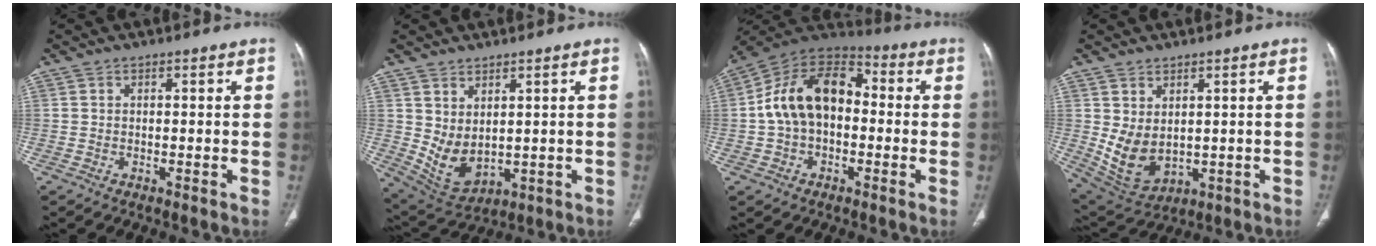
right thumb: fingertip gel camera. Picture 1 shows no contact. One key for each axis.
{"total": 7.3, "fx": 1.2, "fy": 4.4, "fz": 5.7, "tx": -0.096, "ty": -0.018, "tz": 0.051}
{"total": 15.9, "fx": -0.1, "fy": 10.7, "fz": 11.8, "tx": -0.187, "ty": 0.043, "tz": -0.014}
{"total": 8.4, "fx": 0.7, "fy": 5.6, "fz": 6.2, "tx": -0.105, "ty": -0.013, "tz": 0.044}